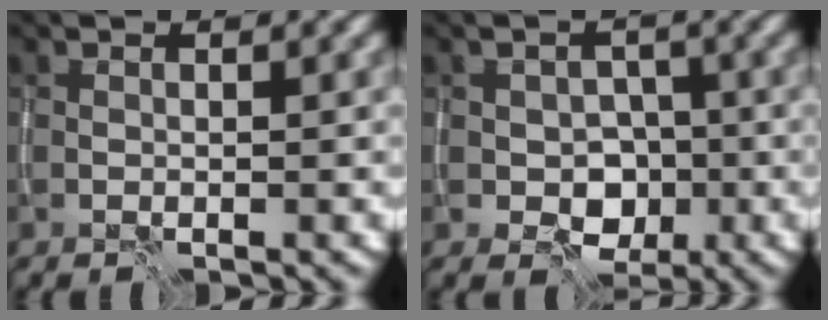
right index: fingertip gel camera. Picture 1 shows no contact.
{"total": 3.5, "force": [-1.0, 2.8, 1.9], "torque": [-0.020, -0.004, -0.016]}